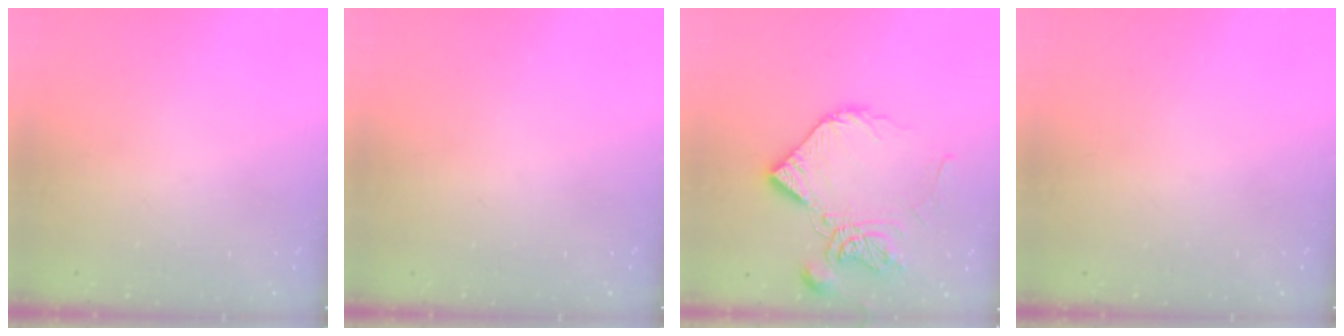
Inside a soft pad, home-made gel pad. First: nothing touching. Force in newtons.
{"total": 0.0}
{"total": 14.0, "press": 13.9, "slide": 1.8}
{"total": 0.0}